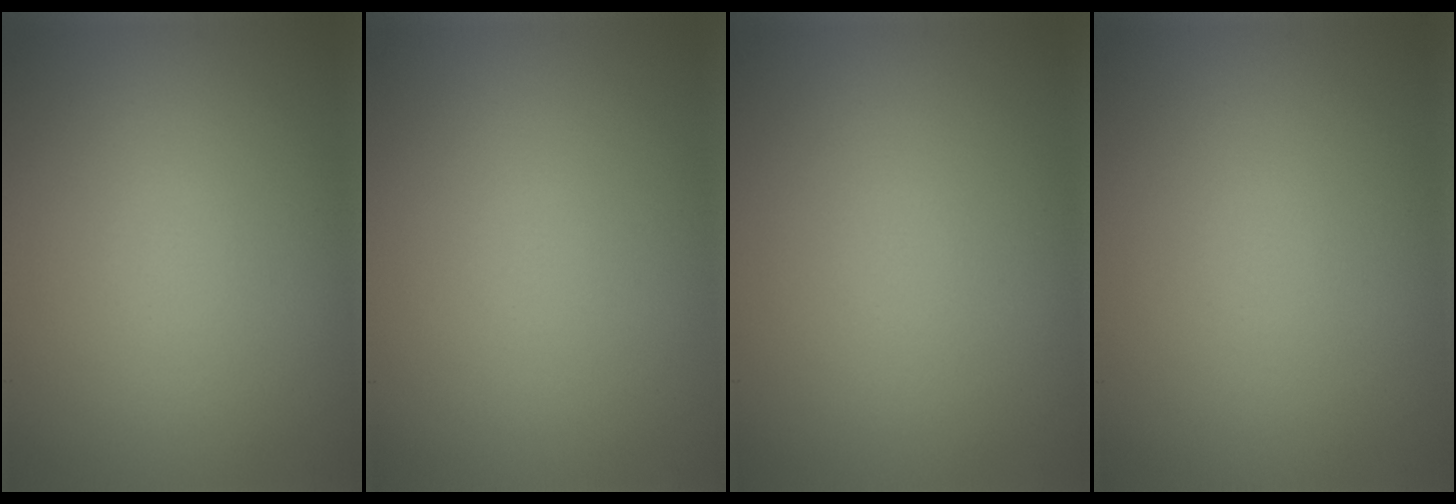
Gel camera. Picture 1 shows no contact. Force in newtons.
{"total": 0.0}
{"total": 0.0}
{"total": 0.0}